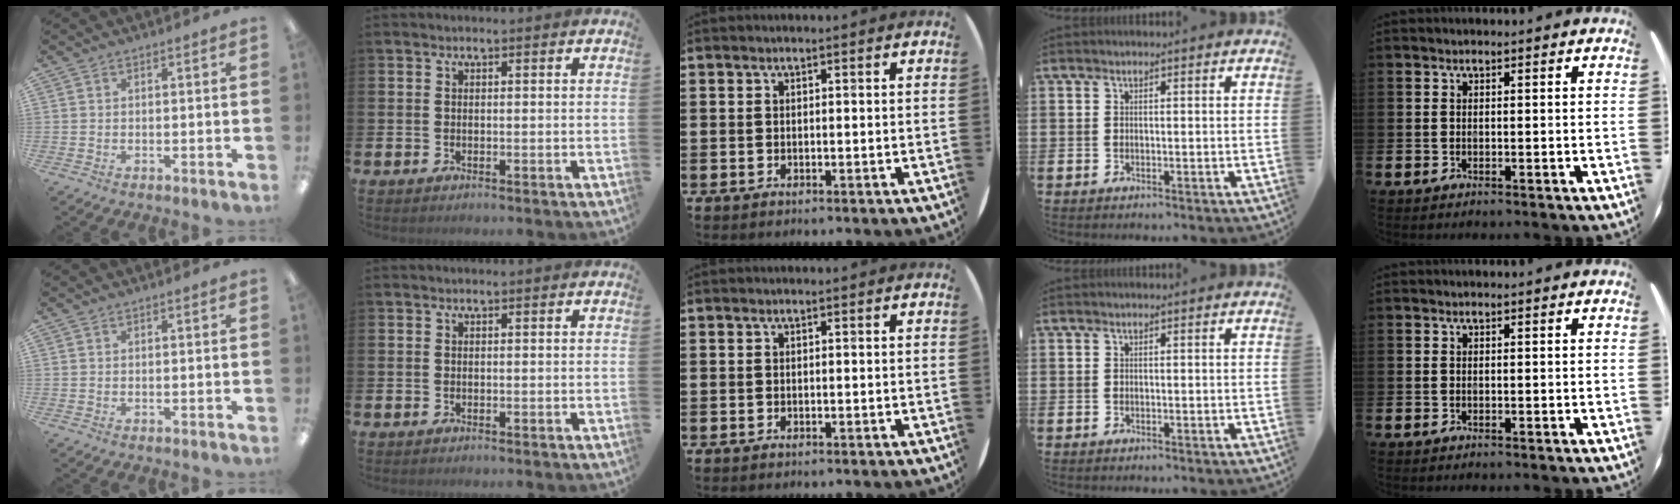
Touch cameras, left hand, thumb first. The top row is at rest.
{}